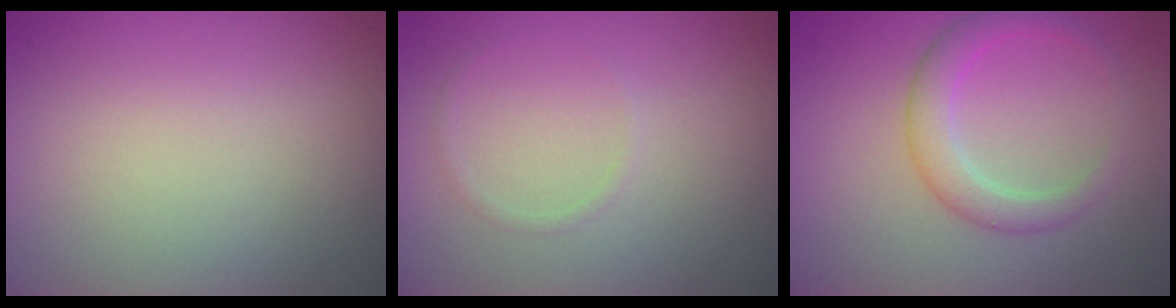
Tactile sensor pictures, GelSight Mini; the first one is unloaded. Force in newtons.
{"total": 0.7, "press": 0.7, "slide": 0.0}
{"total": 2.9, "press": 2.9, "slide": 0.1}